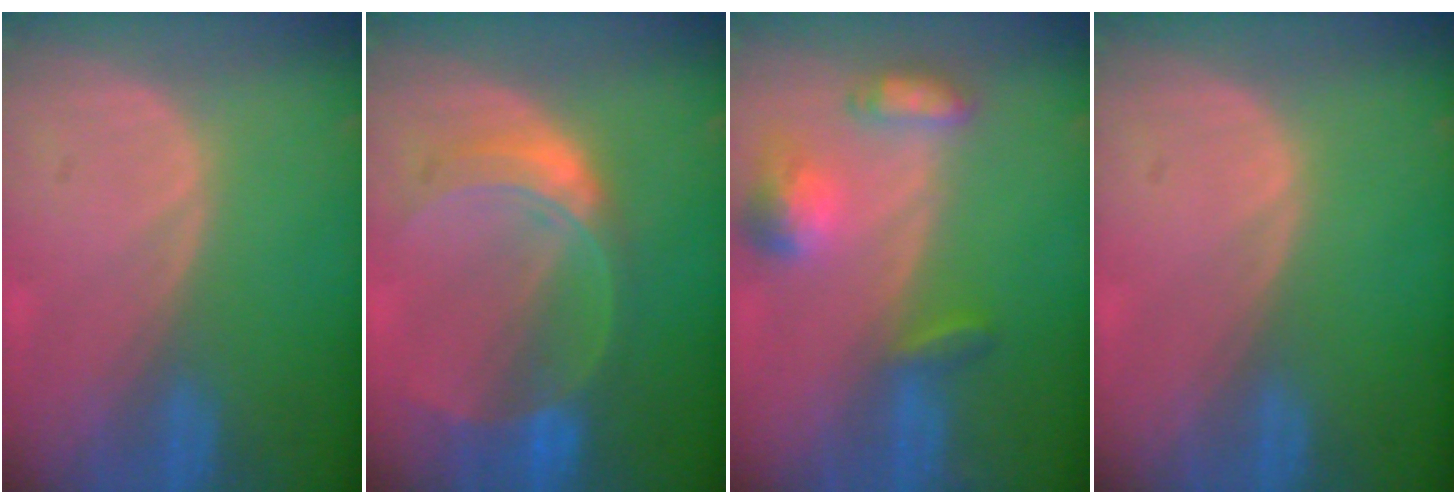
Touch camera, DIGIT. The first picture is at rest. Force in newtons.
{"total": 7.7, "press": 6.7, "slide": 3.8}
{"total": 6.2, "press": 6.1, "slide": 0.8}
{"total": 0.0}